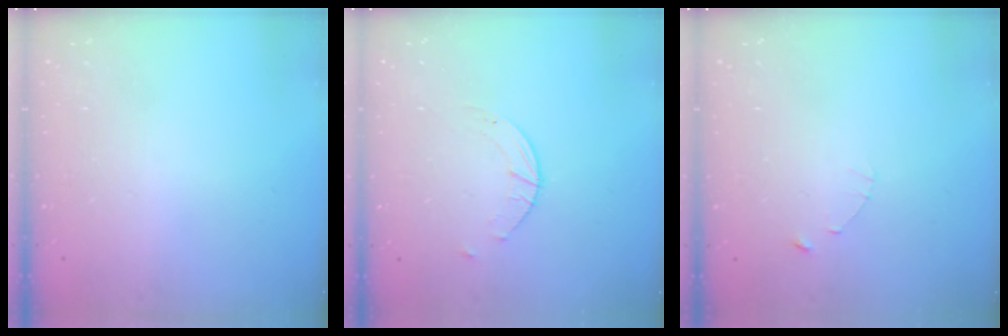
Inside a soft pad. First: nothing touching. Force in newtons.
{"total": 2.0, "press": 2.0, "slide": 0.3}
{"total": 1.2, "press": 1.1, "slide": 0.2}